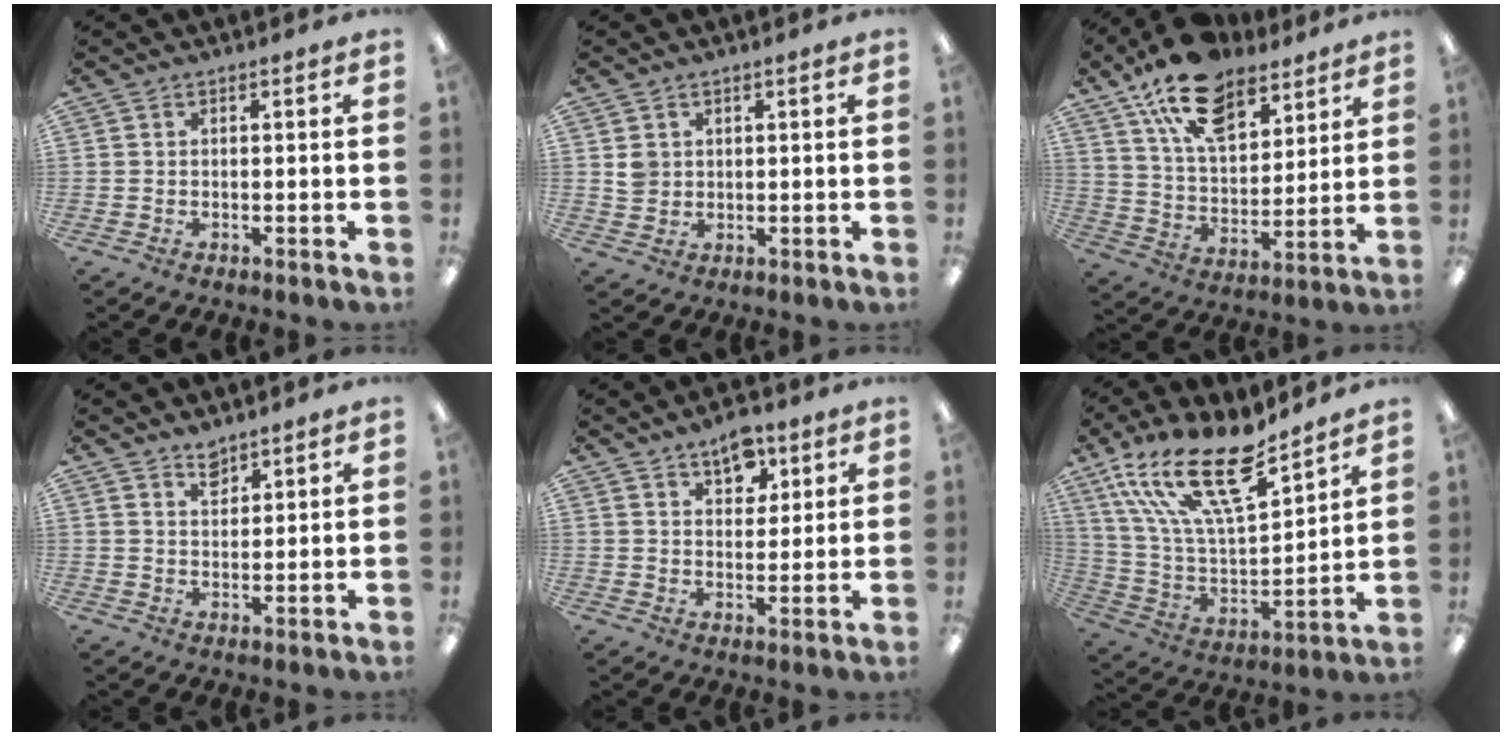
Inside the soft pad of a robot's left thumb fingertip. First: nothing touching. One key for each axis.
{"total": 3.0, "fx": 1.1, "fy": 2.8, "fz": 0.5, "tx": -0.001, "ty": -0.003, "tz": 0.018}
{"total": 17.7, "fx": 12.0, "fy": 9.0, "fz": 9.3, "tx": -0.164, "ty": -0.055, "tz": 0.217}
{"total": 3.5, "fx": 3.0, "fy": 1.4, "fz": 0.9, "tx": -0.007, "ty": -0.020, "tz": 0.054}
{"total": 7.4, "fx": 5.1, "fy": 4.2, "fz": 3.4, "tx": -0.033, "ty": -0.024, "tz": 0.086}
{"total": 22.6, "fx": 15.1, "fy": 8.1, "fz": 14.7, "tx": -0.295, "ty": -0.093, "tz": 0.260}